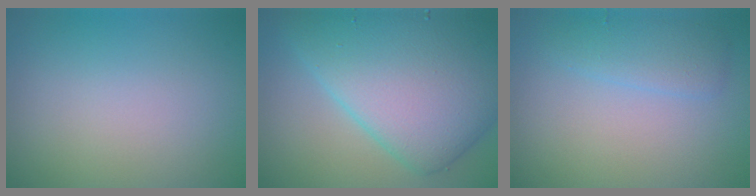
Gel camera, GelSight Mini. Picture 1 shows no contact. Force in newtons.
{"total": 12.0, "press": 12.0, "slide": 0.2}
{"total": 2.3, "press": 2.3, "slide": 0.0}